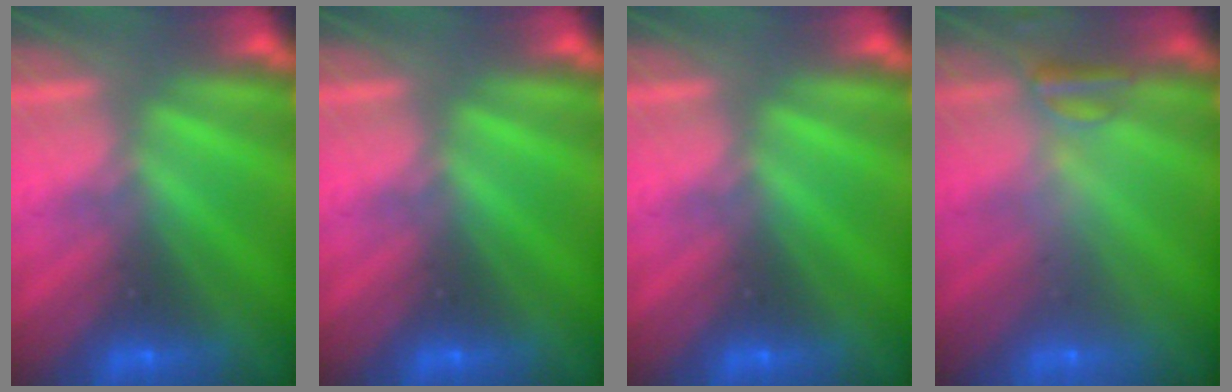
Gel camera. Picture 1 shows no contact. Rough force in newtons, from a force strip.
{"total": 0.0}
{"total": 0.0}
{"total": 2.4}